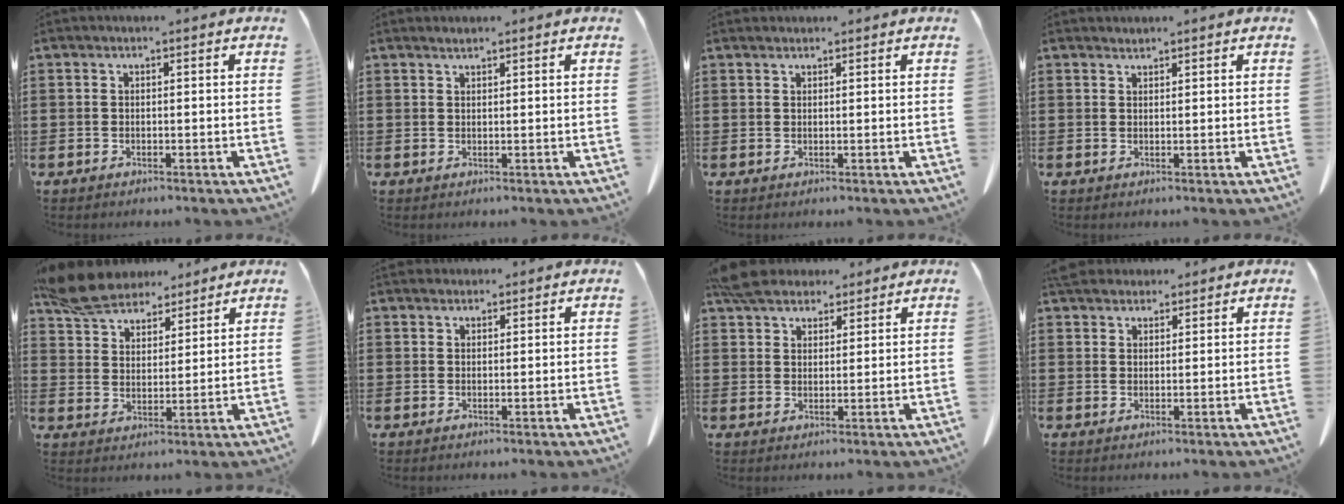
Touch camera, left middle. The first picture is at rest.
{"total": 1.2, "force": [1.0, 0.1, 0.5], "torque": [-0.011, -0.002, 0.021]}
{"total": 1.0, "force": [1.0, 0.2, 0.1], "torque": [-0.005, -0.003, 0.022]}
{"total": 1.1, "force": [1.1, 0.1, 0.1], "torque": [-0.006, -0.003, 0.023]}
{"total": 8.8, "force": [7.8, 2.8, 2.7], "torque": [-0.087, -0.021, 0.151]}
{"total": 1.8, "force": [1.7, 0.6, 0.2], "torque": [-0.009, 0.000, 0.036]}
{"total": 5.8, "force": [5.2, 2.1, 1.6], "torque": [-0.041, -0.008, 0.100]}
{"total": 3.7, "force": [3.4, 1.1, 0.6], "torque": [-0.013, -0.007, 0.067]}